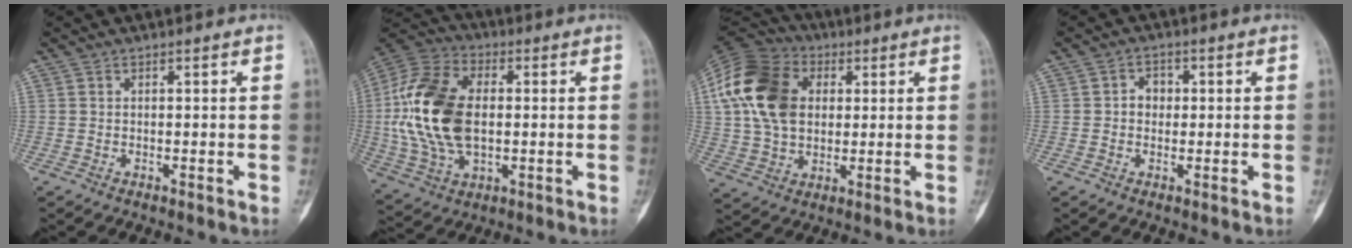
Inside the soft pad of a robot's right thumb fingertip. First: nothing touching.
{"total": 20.5, "force": [0.7, 12.7, 16.1], "torque": [-0.325, 0.010, 0.015]}
{"total": 19.8, "force": [4.1, 14.3, 13.1], "torque": [-0.252, 0.014, 0.071]}
{"total": 3.0, "force": [0.1, 2.6, 1.6], "torque": [-0.005, 0.009, -0.005]}